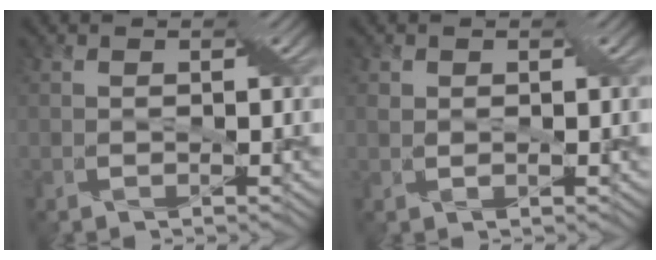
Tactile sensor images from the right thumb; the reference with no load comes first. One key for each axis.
{"total": 1.2, "fx": 0.5, "fy": 0.9, "fz": 0.5, "tx": -0.008, "ty": 0.005, "tz": 0.006}